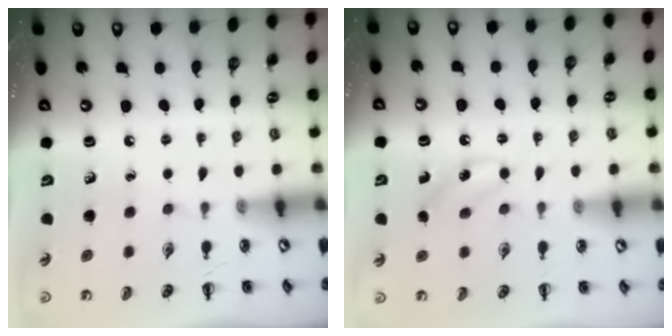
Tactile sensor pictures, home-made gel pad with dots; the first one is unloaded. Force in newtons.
{"total": 5.5, "press": 5.3, "slide": 1.4}